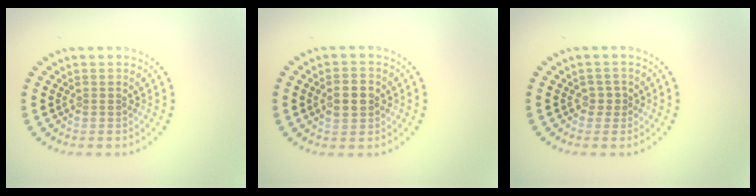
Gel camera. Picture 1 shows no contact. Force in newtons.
{"total": 2.9, "press": 2.9, "slide": 0.1}
{"total": 1.1, "press": 0.9, "slide": 0.6}